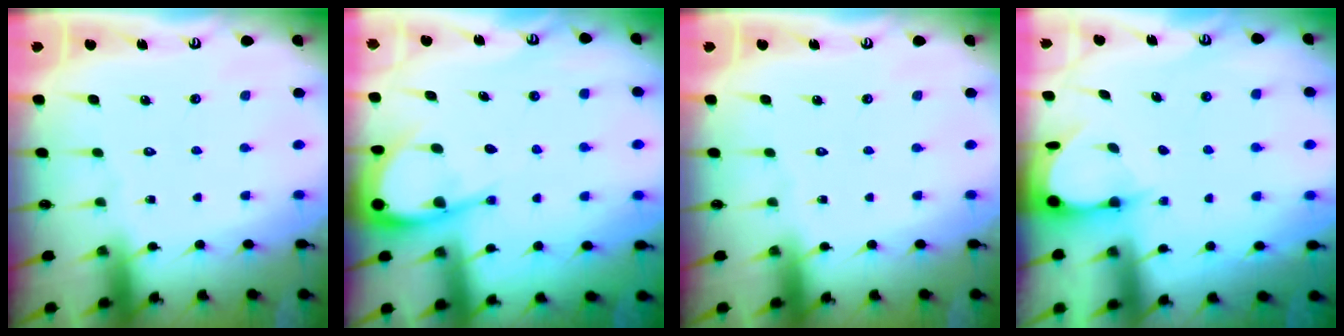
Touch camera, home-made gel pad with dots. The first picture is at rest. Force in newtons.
{"total": 7.4, "press": 7.4, "slide": 0.8}
{"total": 0.0}
{"total": 3.6, "press": 3.5, "slide": 0.3}